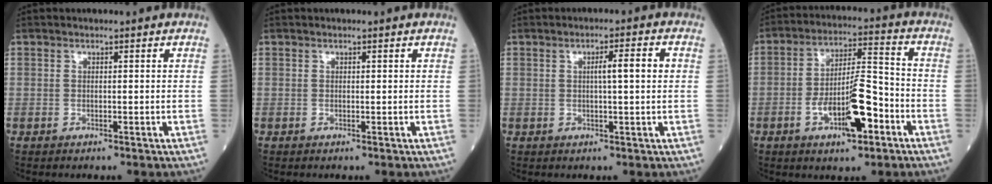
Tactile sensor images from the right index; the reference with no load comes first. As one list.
[{"total": 0.0}, {"total": 4.0, "force": [0.7, 0.0, 4.0], "torque": [-0.068, 0.005, 0.010]}, {"total": 10.8, "force": [-4.2, 2.8, 9.6], "torque": [-0.172, 0.012, -0.065]}]